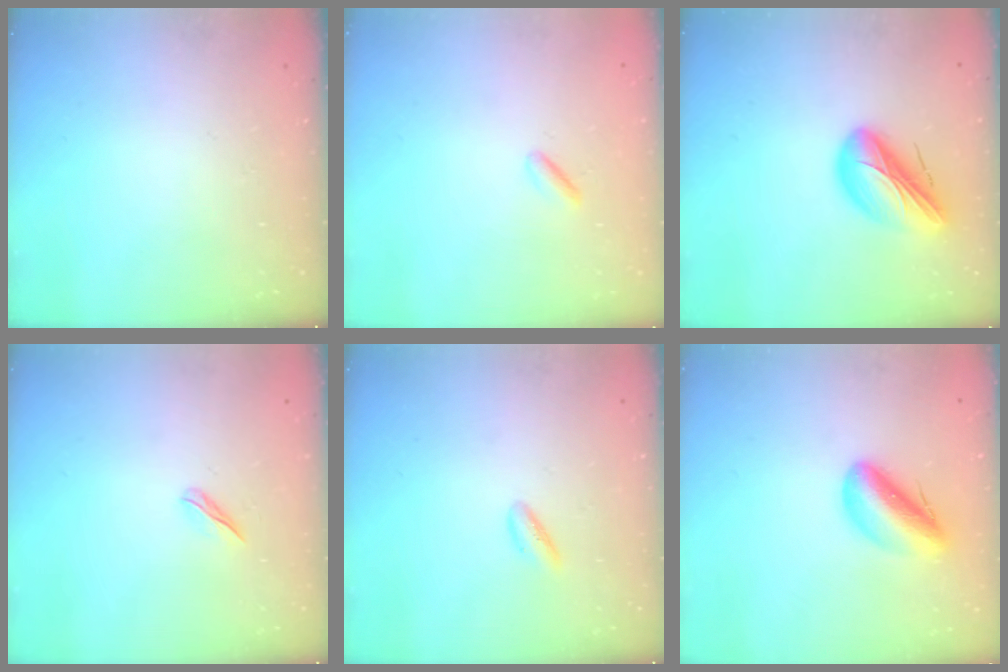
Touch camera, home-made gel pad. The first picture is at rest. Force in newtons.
{"total": 1.1, "press": 0.9, "slide": 0.7}
{"total": 13.4, "press": 13.2, "slide": 2.2}
{"total": 2.5, "press": 2.4, "slide": 0.8}
{"total": 3.0, "press": 2.8, "slide": 0.9}
{"total": 10.1, "press": 9.6, "slide": 3.0}